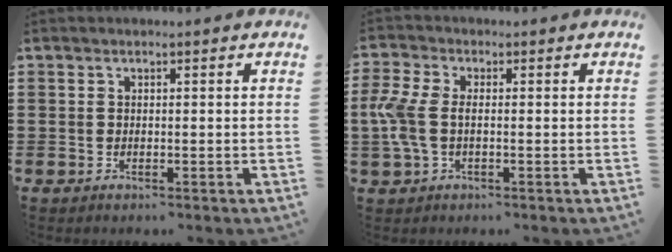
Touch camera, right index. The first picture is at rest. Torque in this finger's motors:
{"motor_torque": [1.38, 0.26, 0.43, 0.15]}